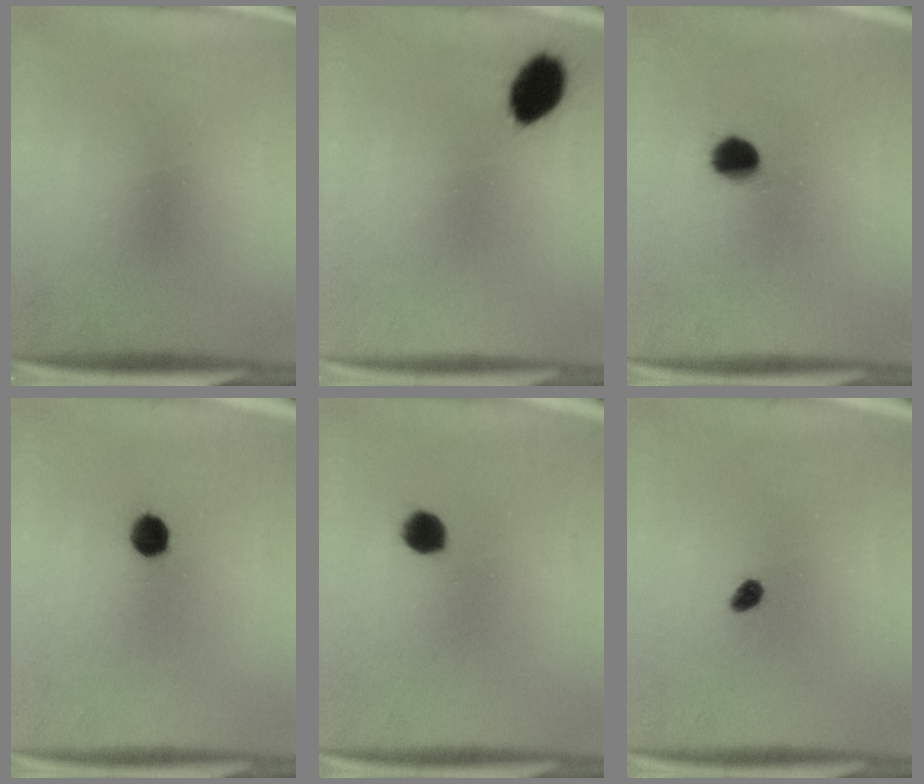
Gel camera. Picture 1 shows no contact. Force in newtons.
{"total": 8.3}
{"total": 5.6}
{"total": 5.2}
{"total": 4.0}
{"total": 2.0}